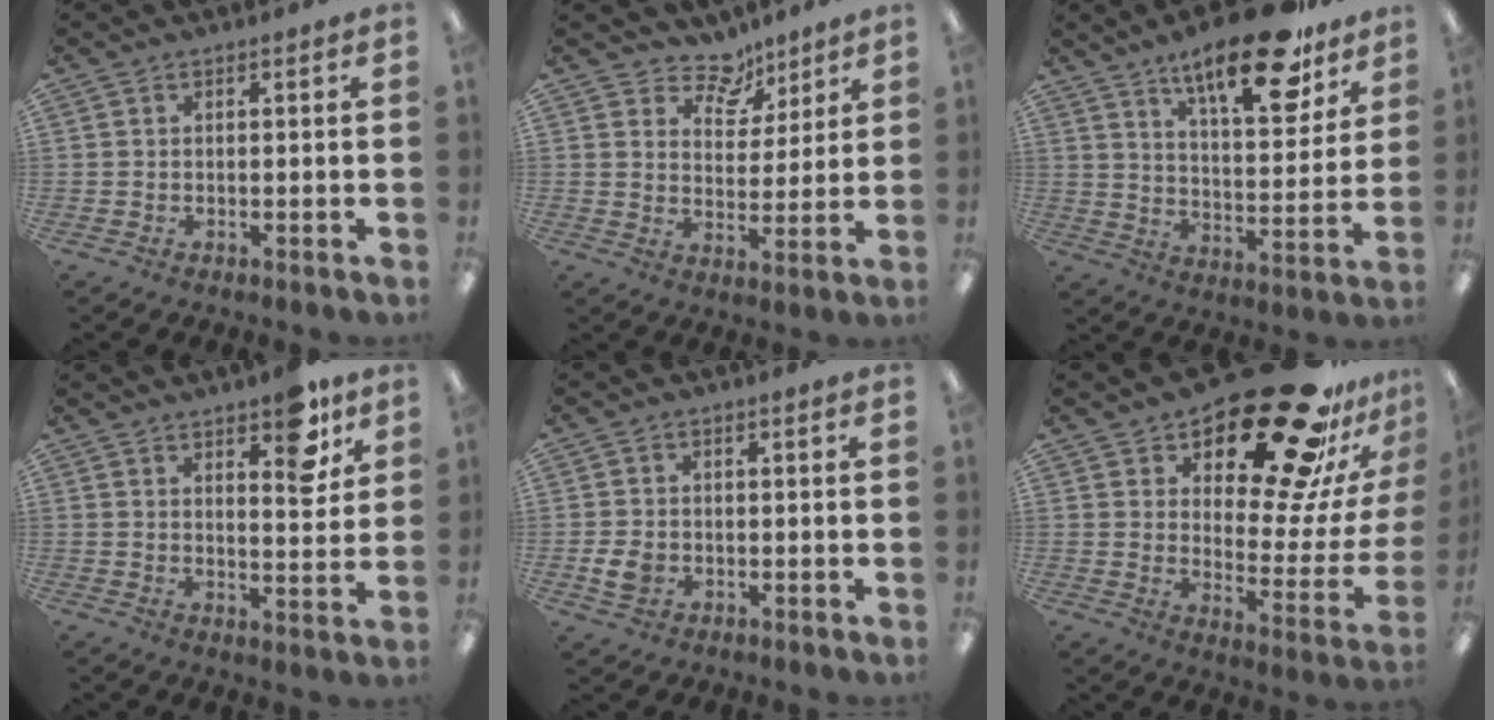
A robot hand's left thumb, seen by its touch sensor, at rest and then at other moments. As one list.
[{"total": 8.4, "force": [6.6, 4.9, 1.8], "torque": [-0.028, -0.048, 0.121]}, {"total": 20.5, "force": [14.1, 6.8, 13.2], "torque": [-0.198, -0.084, 0.228]}, {"total": 9.2, "force": [6.1, 3.5, 5.9], "torque": [-0.060, -0.035, 0.095]}, {"total": 4.2, "force": [-1.0, 3.3, 2.4], "torque": [-0.037, 0.003, -0.016]}, {"total": 27.7, "force": [19.3, 10.9, 16.5], "torque": [-0.210, -0.138, 0.324]}]